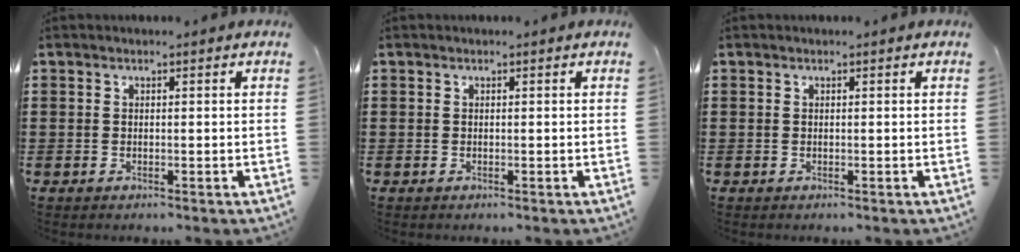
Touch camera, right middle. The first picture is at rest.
{"total": 0.0}
{"total": 0.0}